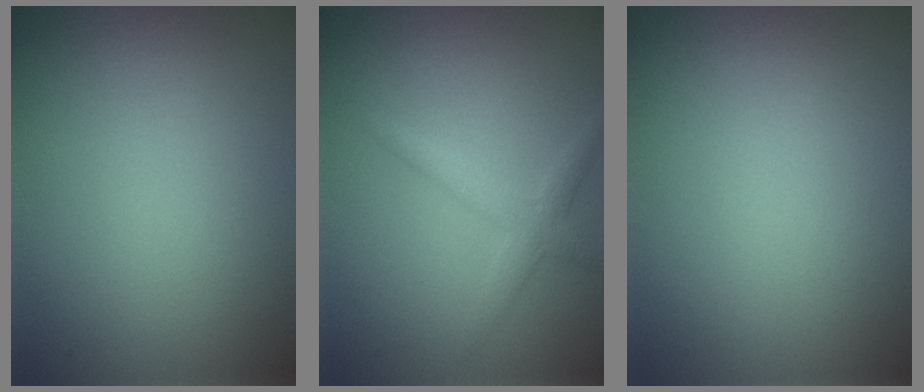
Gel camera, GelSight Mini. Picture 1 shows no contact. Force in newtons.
{"total": 2.0, "press": 2.0, "slide": 0.0}
{"total": 0.0}